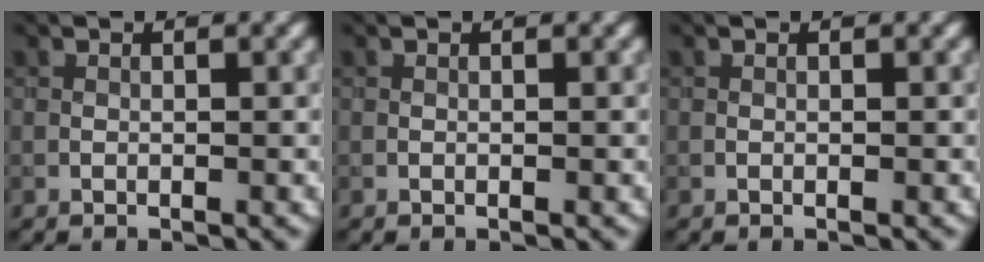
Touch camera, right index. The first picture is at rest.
{"total": 0.0}
{"total": 0.0}